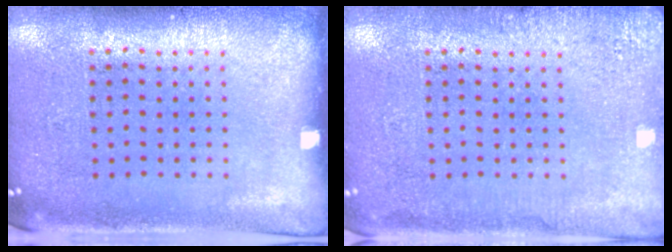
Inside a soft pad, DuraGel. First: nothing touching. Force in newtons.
{"total": 2.8, "press": 2.8, "slide": 0.3}